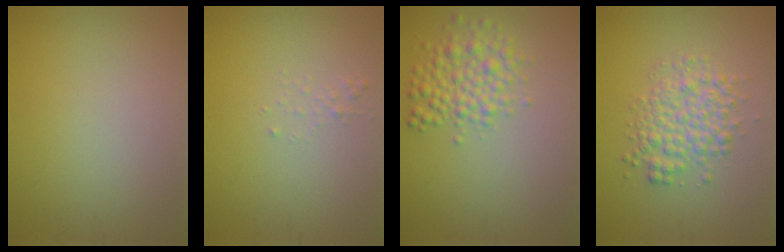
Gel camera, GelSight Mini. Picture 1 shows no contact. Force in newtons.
{"total": 0.6, "press": 0.6, "slide": 0.1}
{"total": 3.6, "press": 3.6, "slide": 0.0}
{"total": 4.1, "press": 4.1, "slide": 0.1}